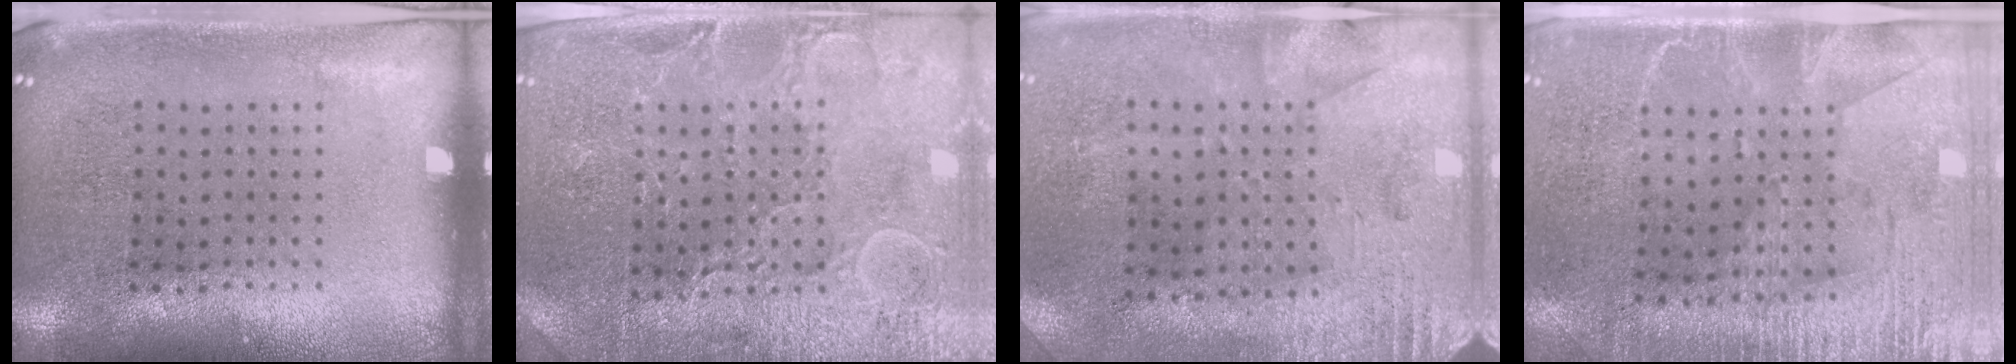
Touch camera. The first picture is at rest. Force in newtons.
{"total": 3.4, "press": 3.4, "slide": 0.7}
{"total": 2.7, "press": 2.3, "slide": 1.5}
{"total": 2.9, "press": 2.6, "slide": 1.4}